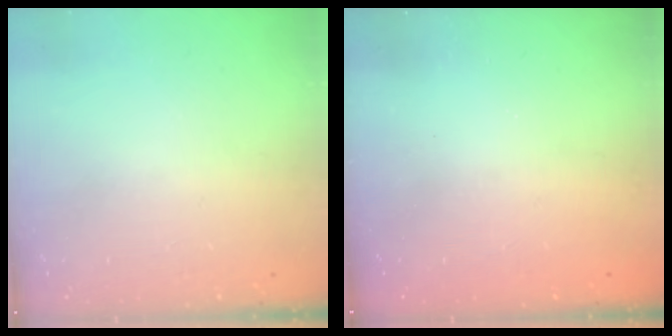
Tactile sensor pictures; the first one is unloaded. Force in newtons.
{"total": 2.5, "press": 2.4, "slide": 0.7}